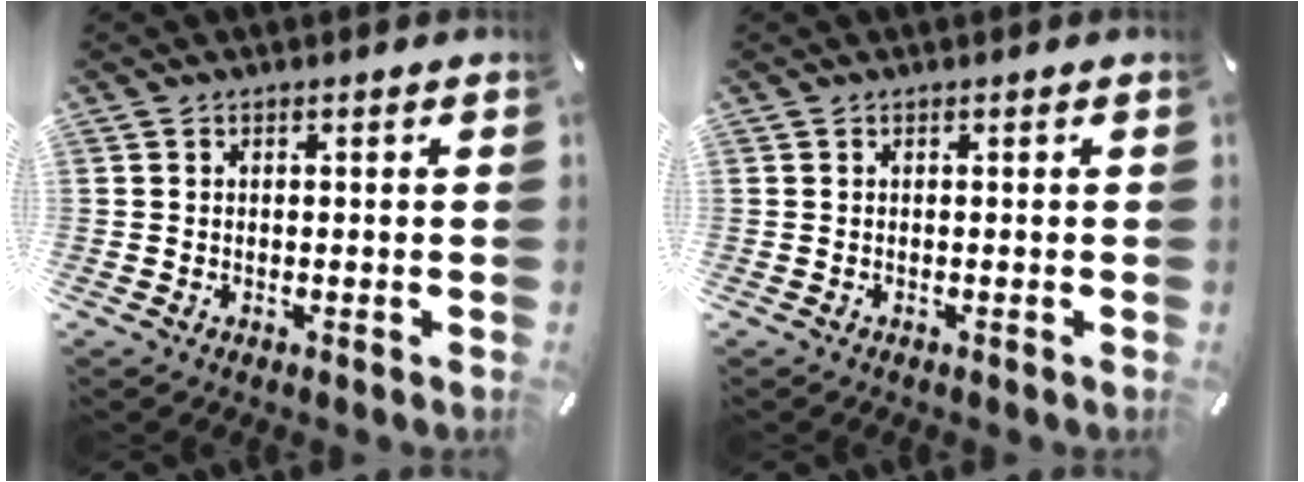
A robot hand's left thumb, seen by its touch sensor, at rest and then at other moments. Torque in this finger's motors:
{"motor_torque": [-0.02, -0.02, 0.00, 0.00, 0.00]}